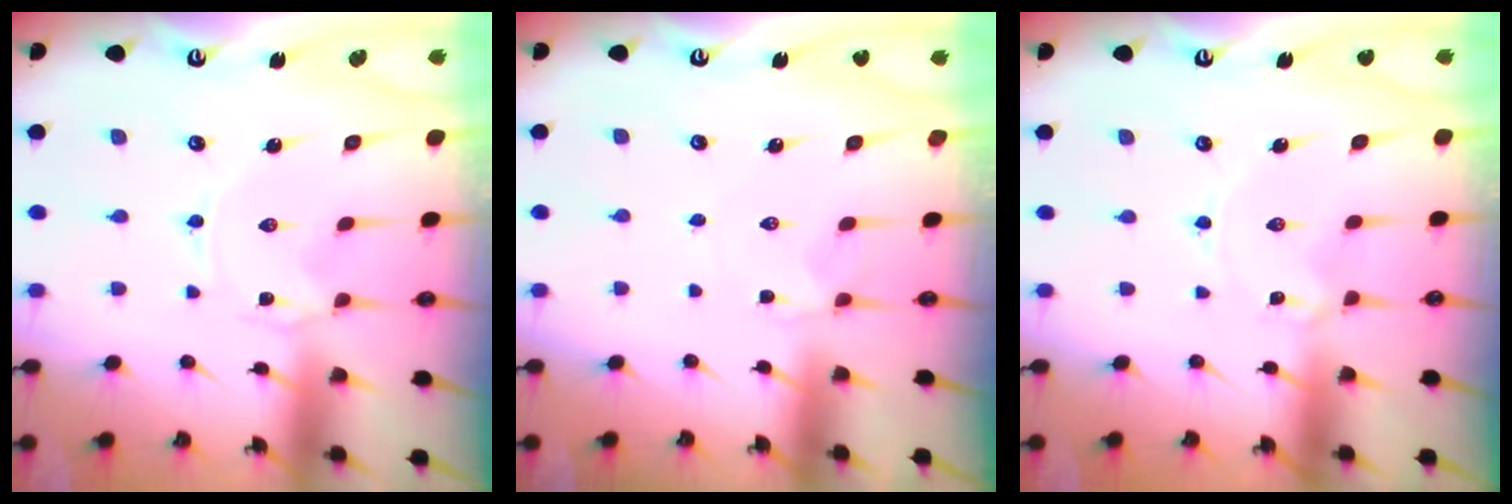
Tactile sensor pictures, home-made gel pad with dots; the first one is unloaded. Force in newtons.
{"total": 1.9, "press": 1.8, "slide": 0.6}
{"total": 0.7, "press": 0.7, "slide": 0.0}